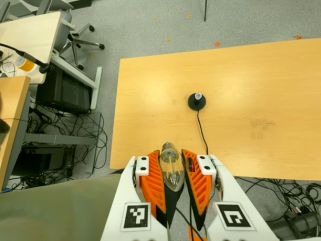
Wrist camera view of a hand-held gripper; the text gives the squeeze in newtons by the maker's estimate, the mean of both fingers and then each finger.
{"total": 21.0, "left": 23.5, "right": 18.5}